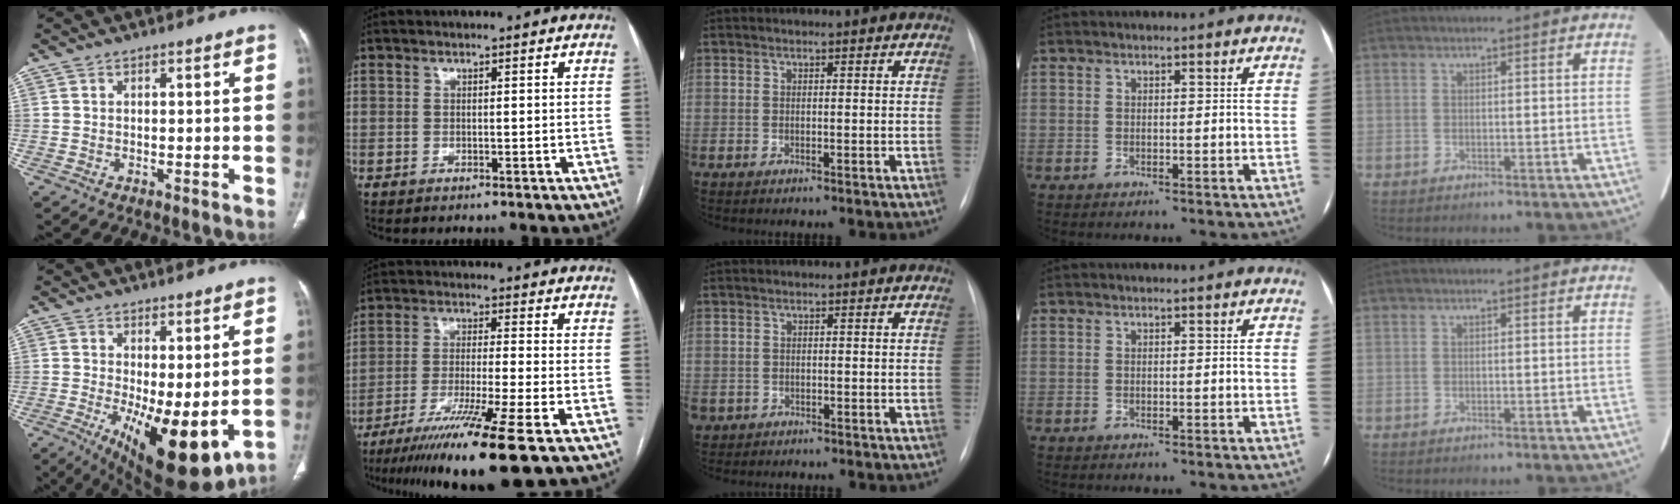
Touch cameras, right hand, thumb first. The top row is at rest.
{"thumb": {"total": 14.5, "force": [-2.1, 5.4, 13.3], "torque": [-0.205, -0.032, -0.011]}, "index": {"total": 15.1, "force": [-10.0, -1.3, 11.2], "torque": [-0.185, -0.048, -0.167]}, "middle": {"total": 2.7, "force": [-1.5, 2.2, 0.5], "torque": [-0.012, 0.000, -0.023]}}